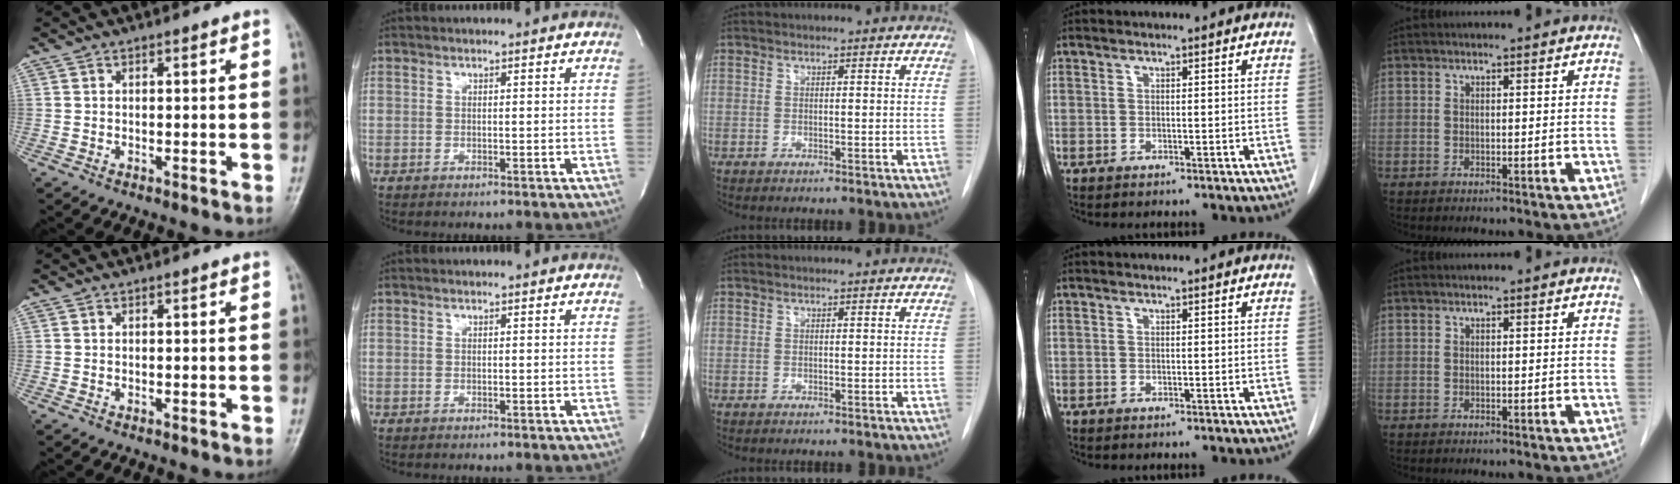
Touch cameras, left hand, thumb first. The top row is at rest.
{}